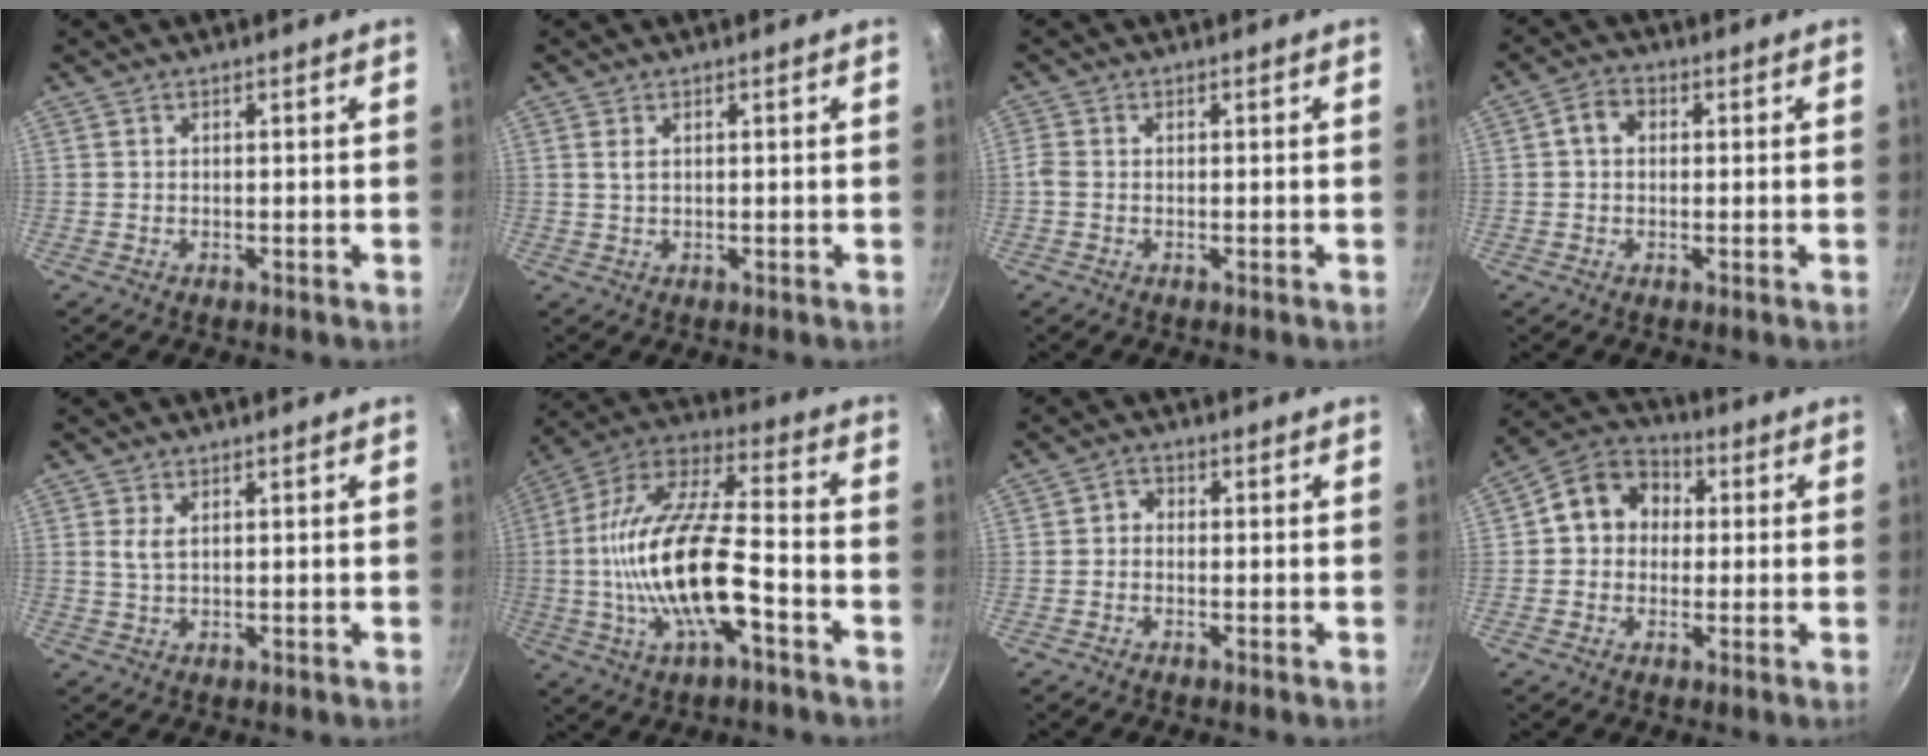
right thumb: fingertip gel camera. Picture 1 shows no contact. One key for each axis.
{"total": 1.5, "fx": 0.5, "fy": 0.9, "fz": 1.1, "tx": -0.021, "ty": 0.001, "tz": 0.011}
{"total": 1.6, "fx": -0.3, "fy": 1.2, "fz": 1.0, "tx": -0.023, "ty": 0.004, "tz": -0.009}
{"total": 4.1, "fx": 0.6, "fy": 3.2, "fz": 2.4, "tx": -0.032, "ty": 0.010, "tz": 0.000}
{"total": 2.2, "fx": 0.8, "fy": 1.1, "fz": 1.7, "tx": -0.034, "ty": -0.004, "tz": 0.016}
{"total": 20.9, "fx": -5.1, "fy": 7.7, "fz": 18.7, "tx": -0.352, "ty": 0.034, "tz": -0.108}
{"total": 1.9, "fx": -0.6, "fy": 1.6, "fz": 0.9, "tx": -0.010, "ty": 0.012, "tz": -0.017}
{"total": 10.3, "fx": 1.1, "fy": 8.7, "fz": 5.3, "tx": -0.049, "ty": 0.026, "tz": -0.004}